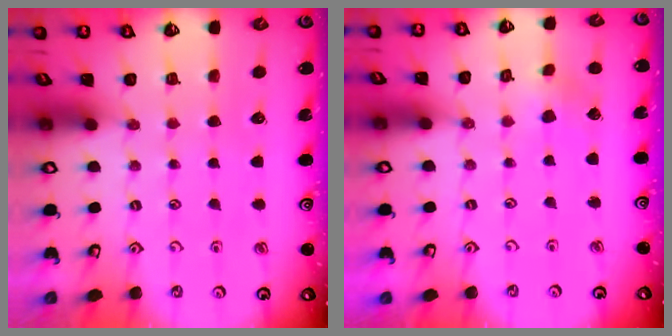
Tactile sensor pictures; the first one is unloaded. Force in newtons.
{"total": 2.9, "press": 2.9, "slide": 0.7}